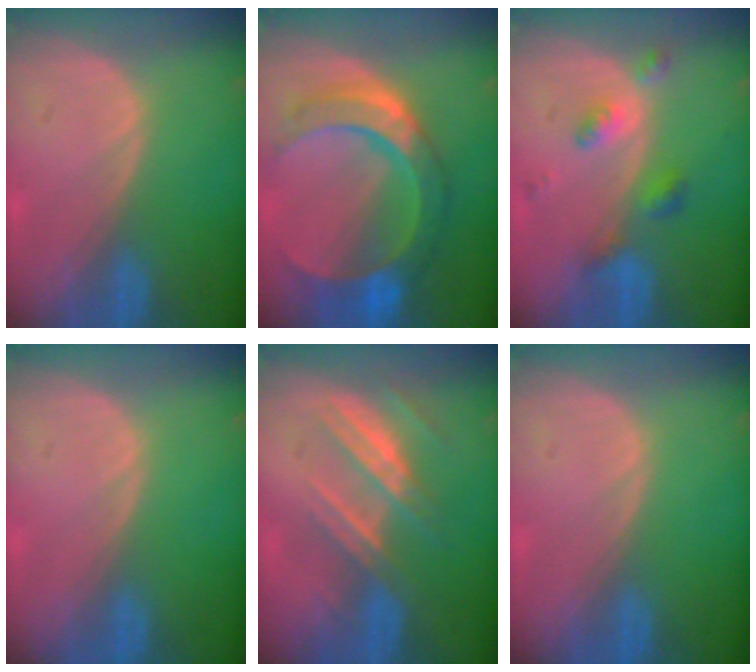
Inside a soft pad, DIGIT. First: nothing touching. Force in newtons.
{"total": 10.8, "press": 10.7, "slide": 1.0}
{"total": 5.3, "press": 4.6, "slide": 2.7}
{"total": 0.0}
{"total": 7.4, "press": 6.8, "slide": 2.8}
{"total": 0.0}